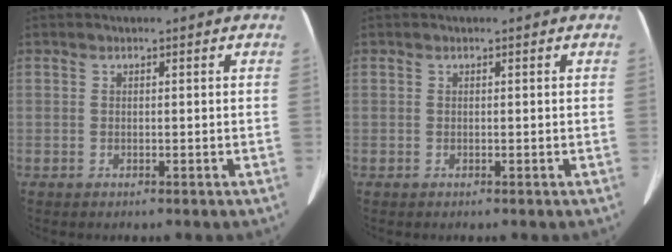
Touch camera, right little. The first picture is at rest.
{"total": 0.0}